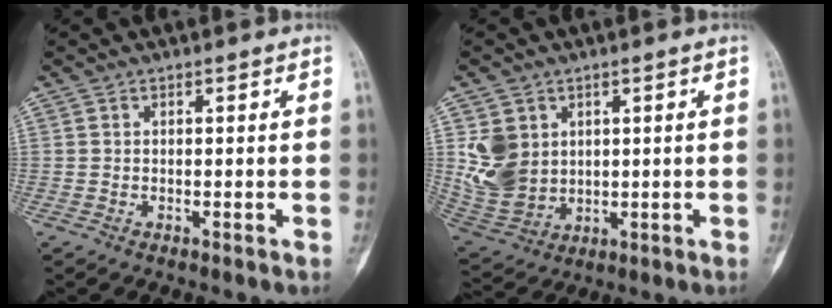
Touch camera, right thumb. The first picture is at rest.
{"total": 9.7, "force": [2.6, 7.8, 5.1], "torque": [-0.082, -0.014, 0.074]}